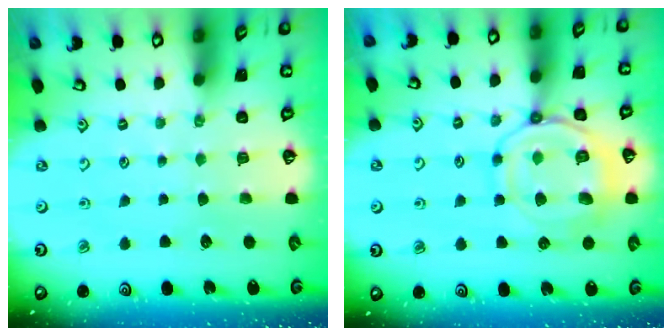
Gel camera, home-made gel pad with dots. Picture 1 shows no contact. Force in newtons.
{"total": 13.9, "press": 13.9, "slide": 1.4}